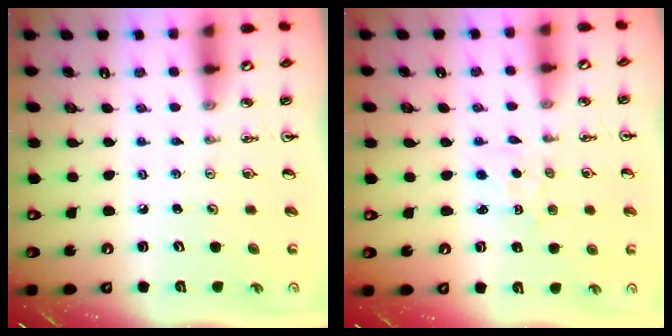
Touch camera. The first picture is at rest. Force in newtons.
{"total": 1.8, "press": 1.7, "slide": 0.3}